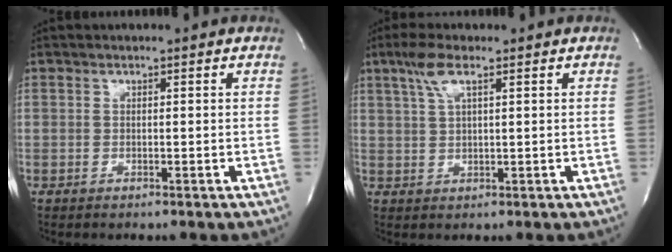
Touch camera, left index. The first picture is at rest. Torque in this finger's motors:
{"motor_torque": [0.13, -0.02, 0.00, 0.00]}